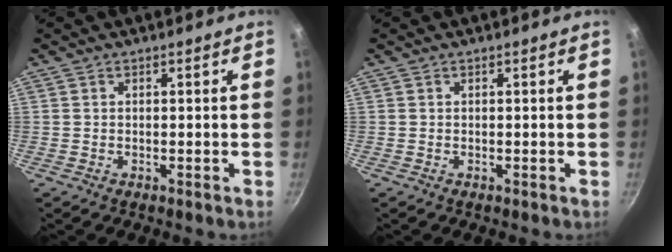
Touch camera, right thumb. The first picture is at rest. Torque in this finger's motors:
{"motor_torque": [-0.01, -0.01, 0.07, -0.07, 0.00]}